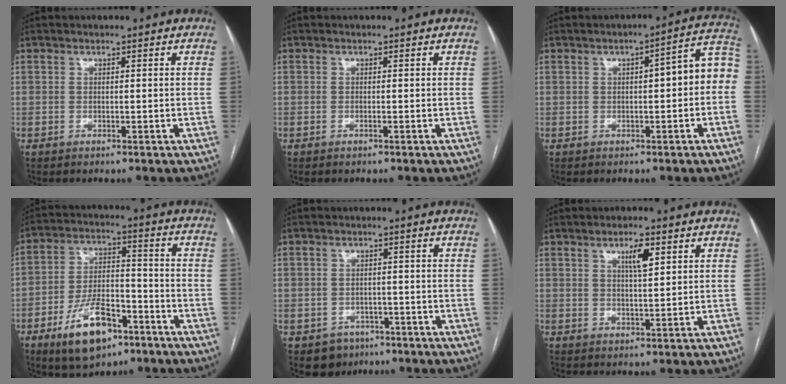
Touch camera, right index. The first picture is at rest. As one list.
[{"total": 0.0}, {"total": 8.0, "force": [0.1, 1.9, 7.7], "torque": [-0.093, 0.041, -0.003]}, {"total": 12.5, "force": [-7.1, 5.7, 8.6], "torque": [-0.156, 0.007, -0.116]}, {"total": 4.4, "force": [-2.3, 3.7, 0.5], "torque": [0.000, 0.009, -0.027]}, {"total": 4.0, "force": [1.8, 0.7, 3.4], "torque": [-0.059, 0.001, 0.031]}]